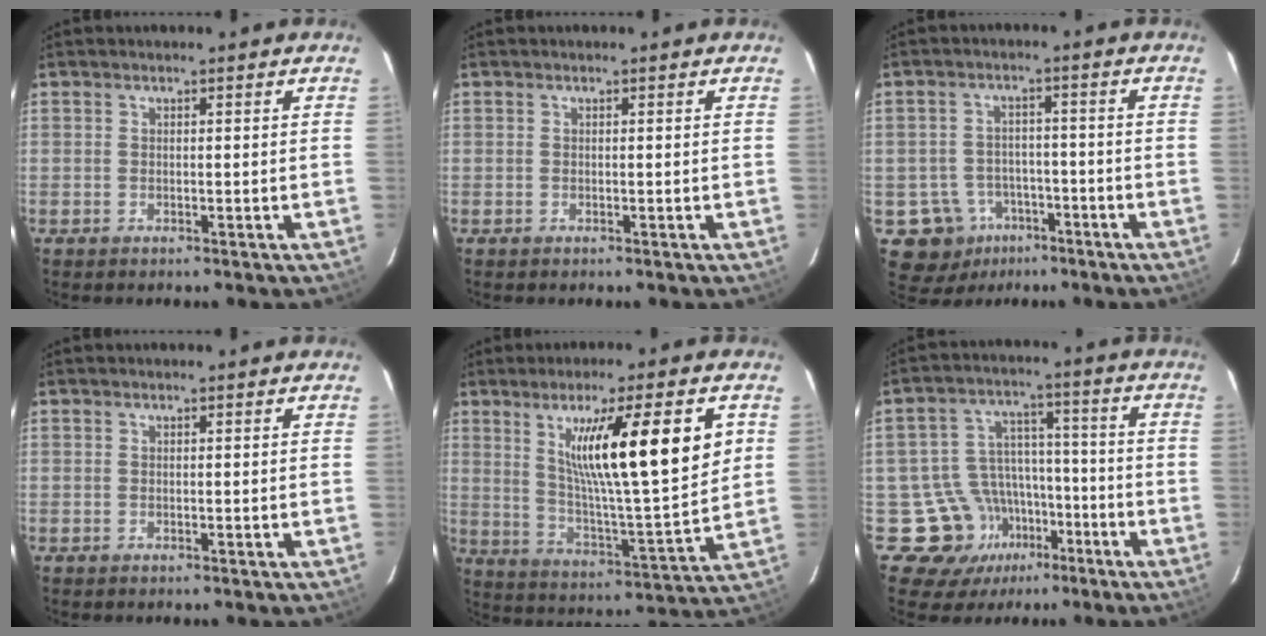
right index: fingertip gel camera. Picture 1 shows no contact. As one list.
[{"total": 0.0}, {"total": 9.6, "force": [-4.4, 8.4, 1.9], "torque": [-0.050, 0.012, -0.054]}, {"total": 0.0}, {"total": 19.0, "force": [5.9, 1.7, 18.0], "torque": [-0.290, -0.009, 0.097]}, {"total": 12.9, "force": [-5.7, 11.4, 2.5], "torque": [-0.043, 0.065, -0.072]}]